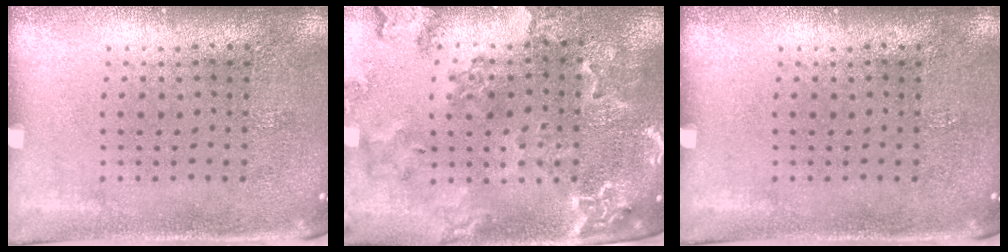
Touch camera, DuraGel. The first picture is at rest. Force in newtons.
{"total": 1.9, "press": 1.9, "slide": 0.2}
{"total": 0.0}